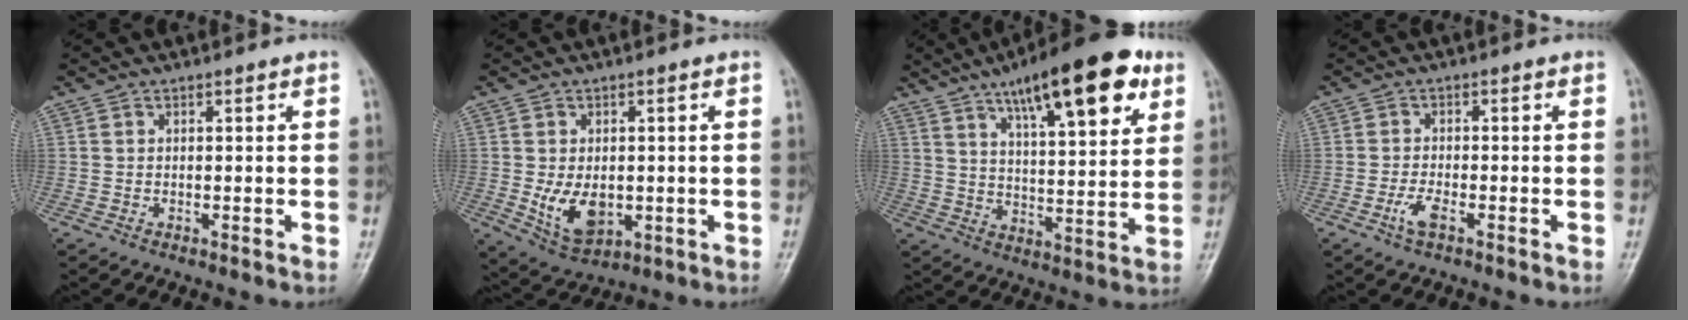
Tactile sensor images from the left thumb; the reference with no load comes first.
{"total": 7.9, "force": [-1.0, 5.3, 5.9], "torque": [-0.087, -0.011, -0.001]}
{"total": 19.8, "force": [10.8, 6.1, 15.5], "torque": [-0.205, -0.029, 0.166]}
{"total": 3.1, "force": [-1.6, 1.0, 2.5], "torque": [-0.057, 0.007, -0.034]}